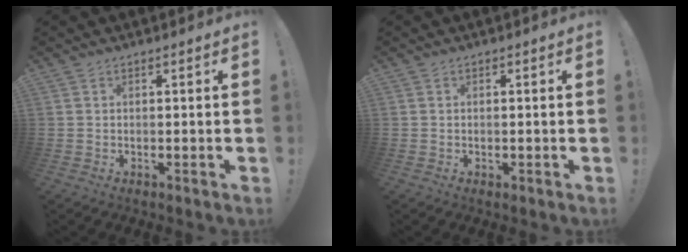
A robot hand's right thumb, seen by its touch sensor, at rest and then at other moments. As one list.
[{"total": 0.5, "force": [0.1, 0.5, 0.0], "torque": [0.005, 0.000, 0.000]}]